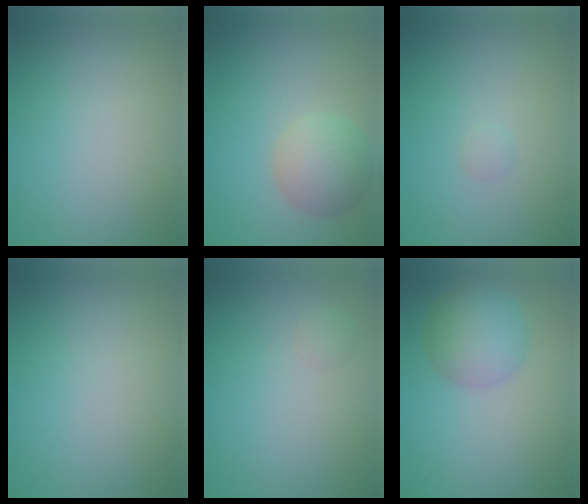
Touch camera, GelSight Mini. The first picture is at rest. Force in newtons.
{"total": 3.9, "press": 3.9, "slide": 0.2}
{"total": 0.5, "press": 0.5, "slide": 0.1}
{"total": 0.0}
{"total": 0.7, "press": 0.7, "slide": 0.0}
{"total": 4.2, "press": 4.2, "slide": 0.1}